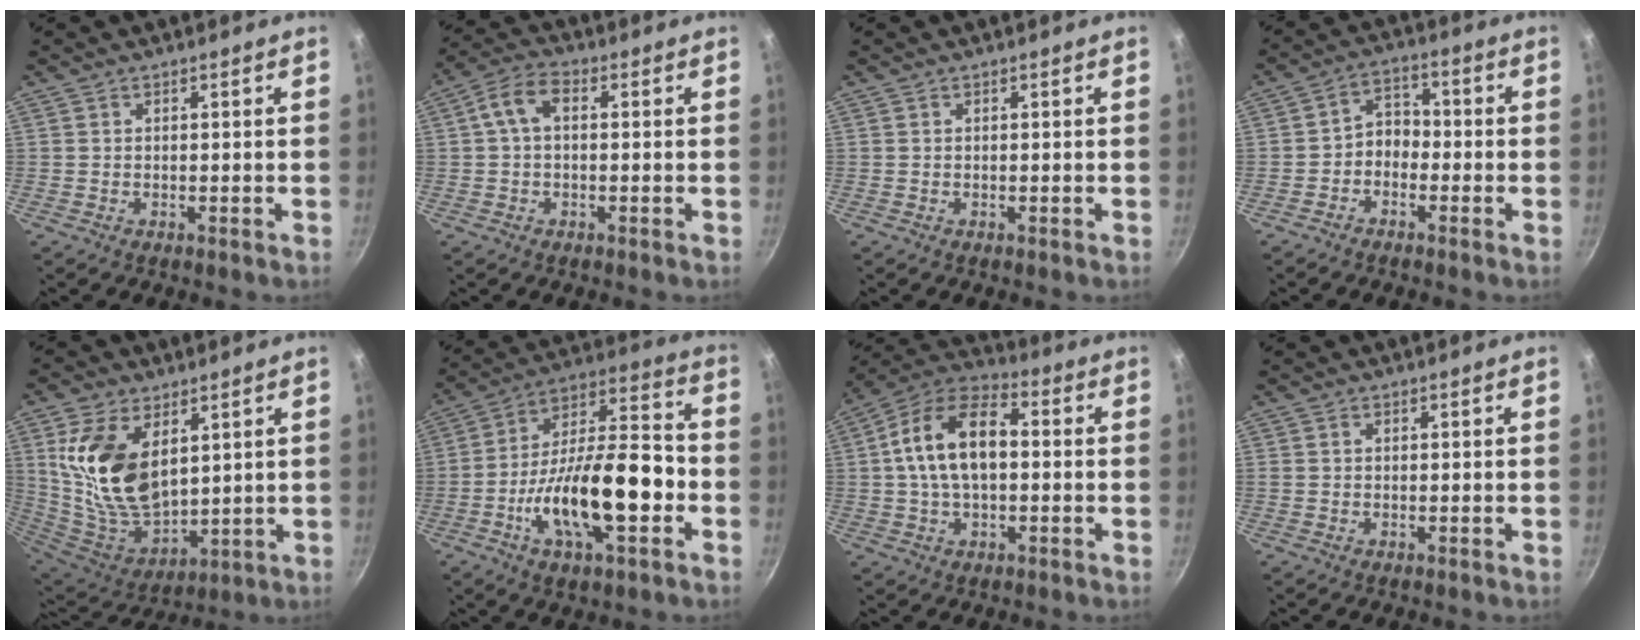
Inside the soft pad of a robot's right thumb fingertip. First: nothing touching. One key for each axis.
{"total": 6.1, "fx": 0.7, "fy": 3.8, "fz": 4.8, "tx": -0.096, "ty": 0.024, "tz": 0.005}
{"total": 0.0}
{"total": 4.8, "fx": -1.8, "fy": 3.6, "fz": 2.6, "tx": -0.022, "ty": 0.034, "tz": -0.041}
{"total": 18.4, "fx": 5.6, "fy": 10.9, "fz": 13.7, "tx": -0.247, "ty": -0.048, "tz": 0.124}
{"total": 20.9, "fx": -5.9, "fy": 8.5, "fz": 18.2, "tx": -0.290, "ty": 0.048, "tz": -0.105}
{"total": 14.9, "fx": 1.1, "fy": 8.7, "fz": 12.1, "tx": -0.198, "ty": 0.035, "tz": 0.003}
{"total": 0.6, "fx": 0.1, "fy": 0.5, "fz": 0.3, "tx": -0.004, "ty": 0.004, "tz": 0.002}